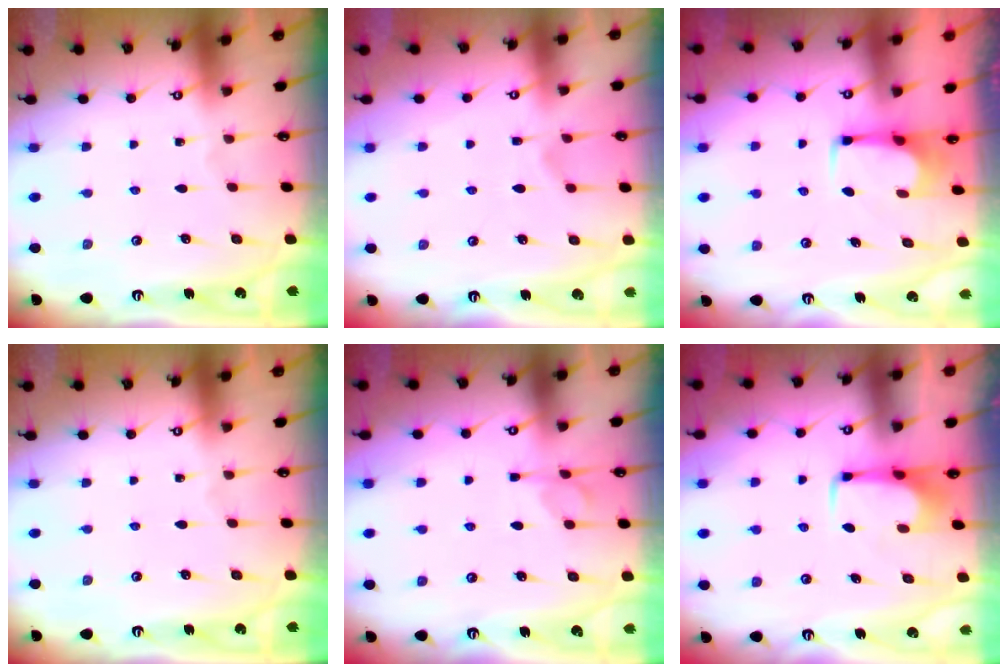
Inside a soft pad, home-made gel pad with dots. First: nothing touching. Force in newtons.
{"total": 1.9, "press": 1.3, "slide": 1.3}
{"total": 2.5, "press": 2.5, "slide": 0.4}
{"total": 0.0}
{"total": 1.7, "press": 1.5, "slide": 0.9}
{"total": 1.6, "press": 1.5, "slide": 0.4}